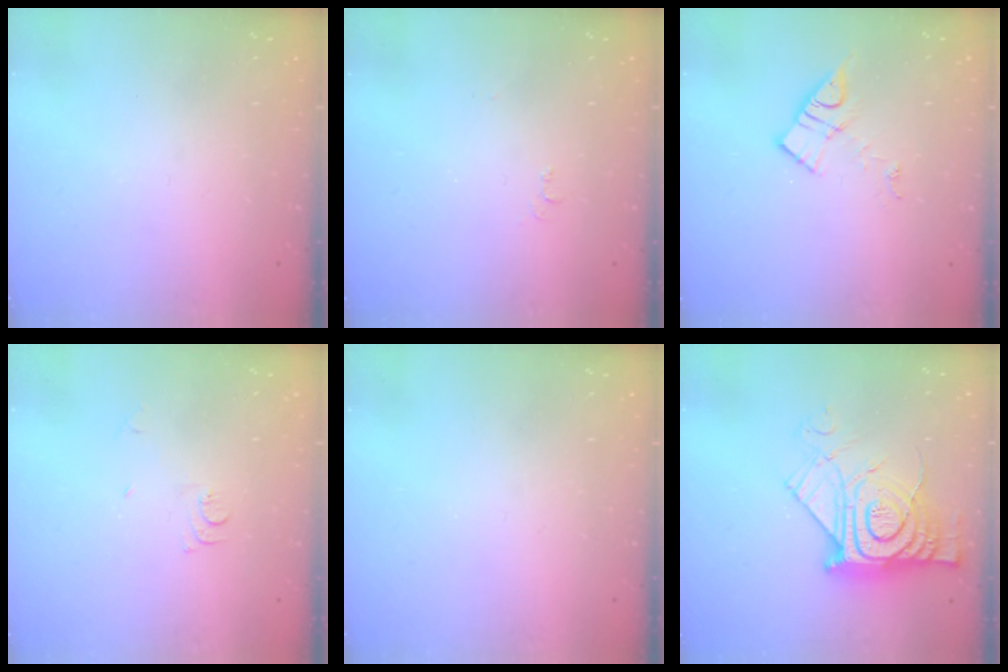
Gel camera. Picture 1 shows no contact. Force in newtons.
{"total": 6.1, "press": 6.1, "slide": 0.7}
{"total": 9.4, "press": 9.4, "slide": 0.5}
{"total": 5.7, "press": 5.7, "slide": 0.6}
{"total": 0.0}
{"total": 15.8, "press": 15.8, "slide": 1.2}